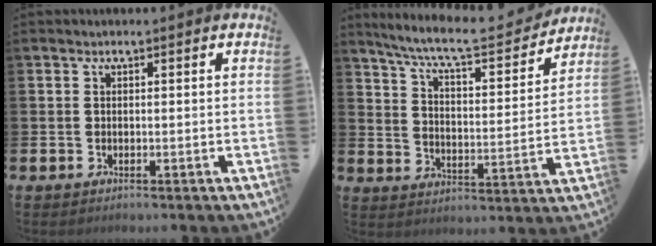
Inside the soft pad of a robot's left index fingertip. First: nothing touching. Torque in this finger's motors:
{"motor_torque": [1.01, -1.13, 0.20, 0.15]}